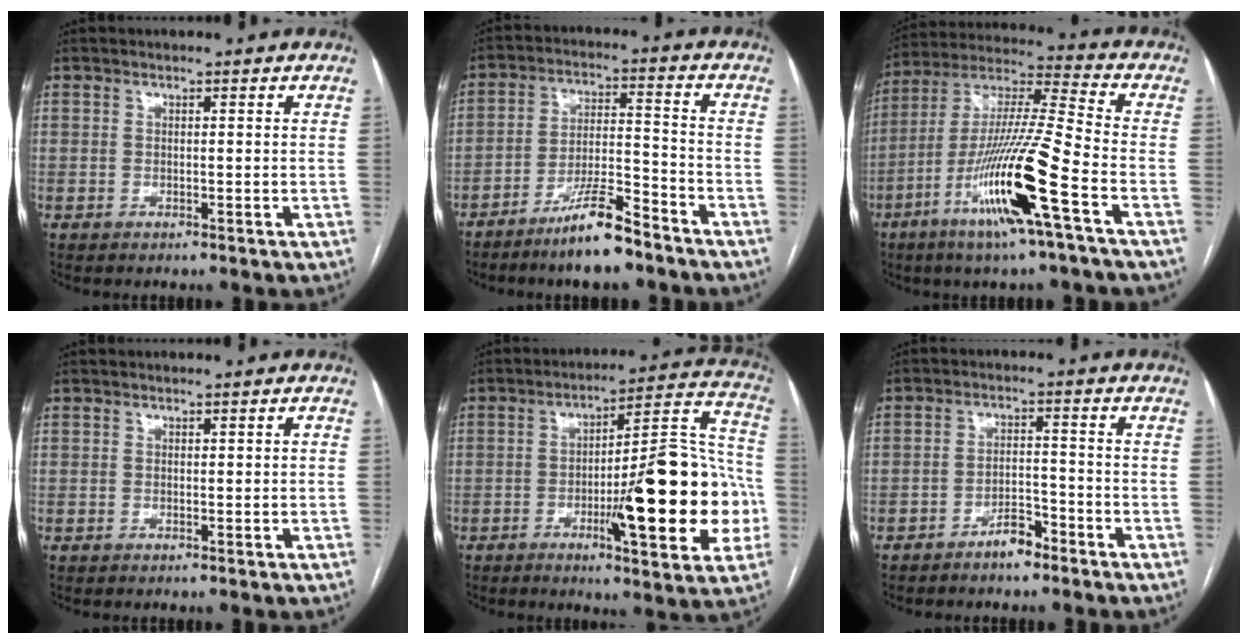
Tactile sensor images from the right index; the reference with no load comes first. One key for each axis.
{"total": 9.8, "fx": -7.6, "fy": 1.0, "fz": 6.2, "tx": -0.110, "ty": -0.009, "tz": -0.137}
{"total": 17.9, "fx": -7.7, "fy": -0.5, "fz": 16.2, "tx": -0.328, "ty": -0.020, "tz": -0.146}
{"total": 0.5, "fx": 0.1, "fy": 0.2, "fz": 0.5, "tx": -0.005, "ty": 0.004, "tz": 0.003}
{"total": 21.5, "fx": -5.0, "fy": 3.6, "fz": 20.6, "tx": -0.250, "ty": 0.024, "tz": -0.065}
{"total": 4.1, "fx": -3.2, "fy": 1.3, "fz": 2.1, "tx": -0.036, "ty": 0.005, "tz": -0.058}